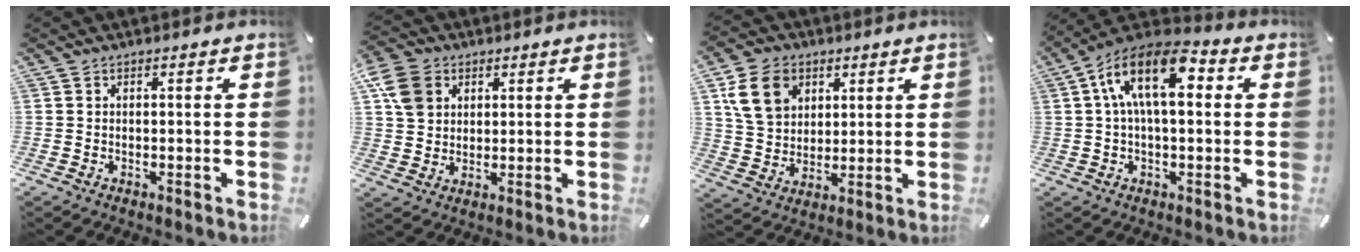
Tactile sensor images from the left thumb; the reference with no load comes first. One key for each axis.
{"total": 8.7, "fx": 3.0, "fy": 7.1, "fz": 4.1, "tx": -0.098, "ty": 0.004, "tz": 0.058}
{"total": 11.0, "fx": 4.7, "fy": 8.7, "fz": 4.9, "tx": -0.094, "ty": -0.003, "tz": 0.090}
{"total": 13.8, "fx": 3.1, "fy": 6.9, "fz": 11.5, "tx": -0.207, "ty": -0.008, "tz": 0.053}